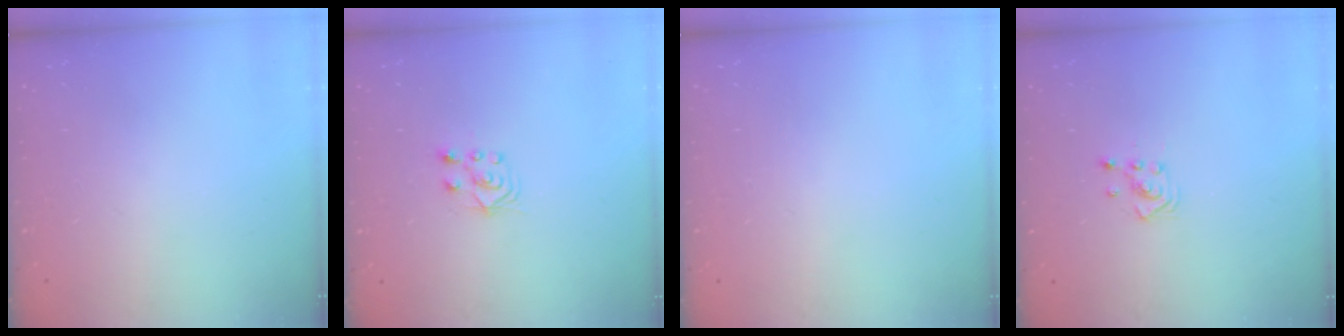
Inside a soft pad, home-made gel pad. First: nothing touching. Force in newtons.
{"total": 5.5, "press": 5.5, "slide": 0.4}
{"total": 0.0}
{"total": 3.1, "press": 3.1, "slide": 0.3}